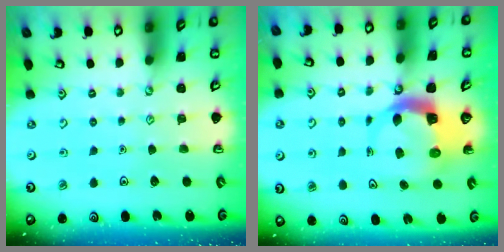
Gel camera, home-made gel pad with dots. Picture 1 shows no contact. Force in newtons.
{"total": 6.1, "press": 6.0, "slide": 1.0}